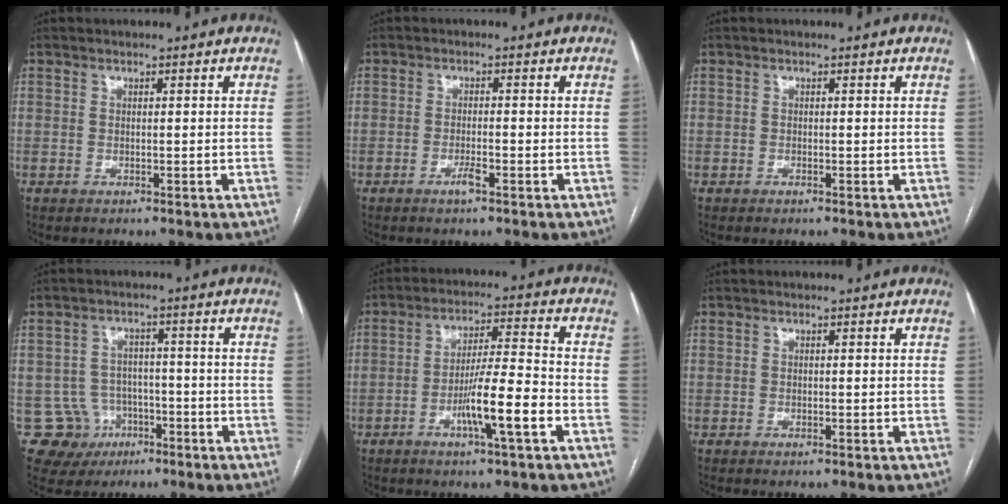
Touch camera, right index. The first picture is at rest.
{"total": 2.2, "force": [-1.3, 0.2, 1.8], "torque": [-0.033, -0.001, -0.023]}
{"total": 0.0}
{"total": 7.4, "force": [-2.9, 6.8, 0.3], "torque": [-0.002, 0.010, -0.034]}
{"total": 9.6, "force": [-3.8, 0.2, 8.8], "torque": [-0.155, 0.003, -0.067]}
{"total": 0.6, "force": [-0.4, 0.1, 0.4], "torque": [-0.010, -0.002, -0.004]}